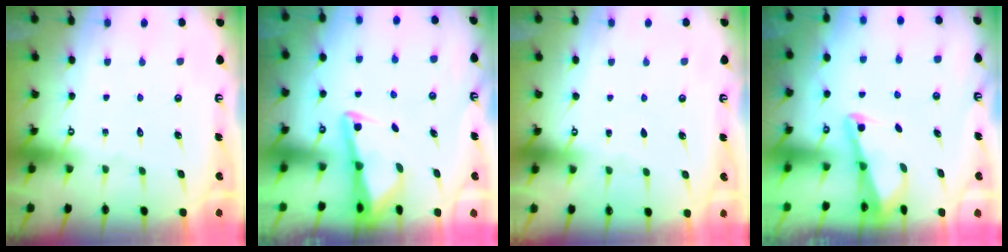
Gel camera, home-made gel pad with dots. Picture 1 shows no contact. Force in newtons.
{"total": 2.9, "press": 2.9, "slide": 0.4}
{"total": 2.3, "press": 2.2, "slide": 0.2}
{"total": 2.2, "press": 2.2, "slide": 0.3}